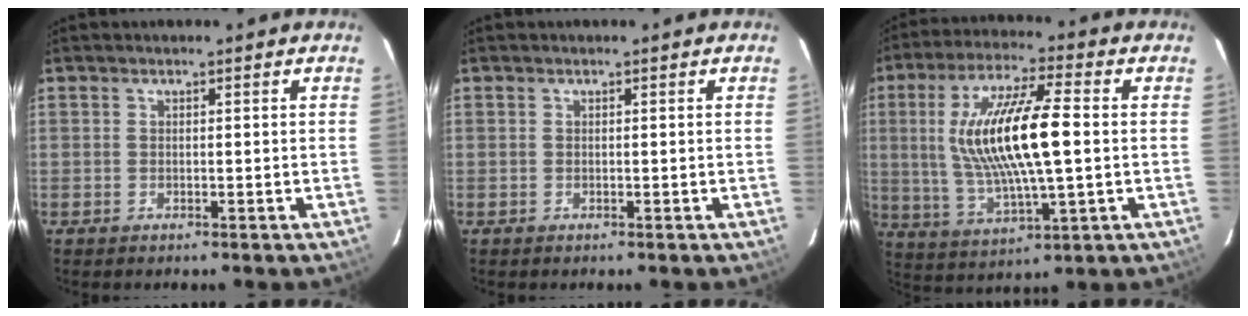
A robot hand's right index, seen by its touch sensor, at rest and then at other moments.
{"total": 0.0}
{"total": 17.3, "force": [1.3, 4.1, 16.8], "torque": [-0.320, 0.002, 0.032]}